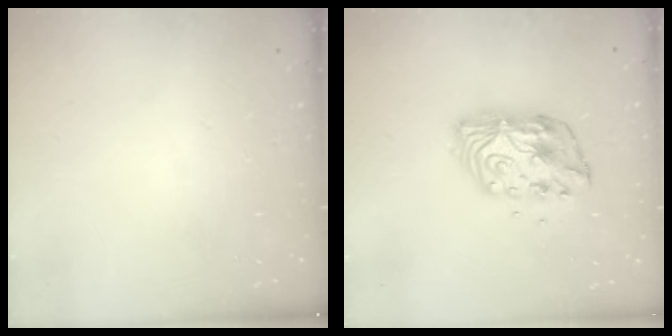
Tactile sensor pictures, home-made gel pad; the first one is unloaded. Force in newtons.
{"total": 12.5, "press": 12.5, "slide": 1.0}